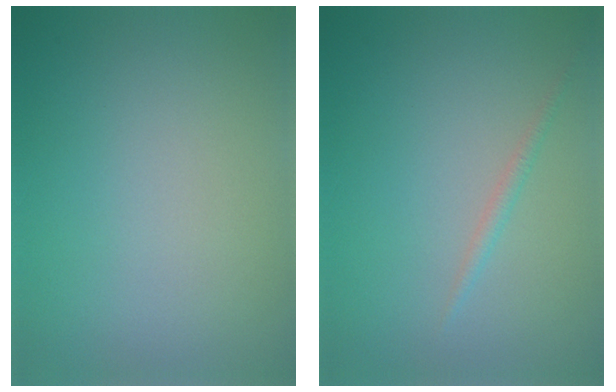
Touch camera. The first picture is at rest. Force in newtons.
{"total": 0.9, "press": 0.9, "slide": 0.0}